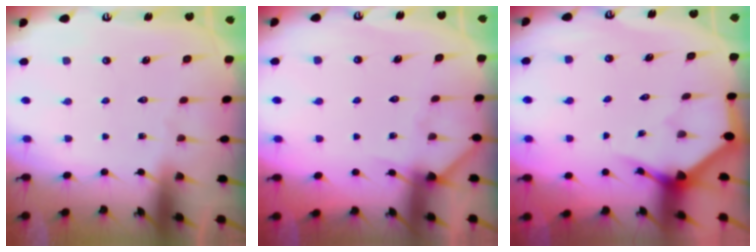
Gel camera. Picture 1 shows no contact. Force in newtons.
{"total": 4.9, "press": 4.9, "slide": 0.4}
{"total": 3.5, "press": 3.4, "slide": 0.2}